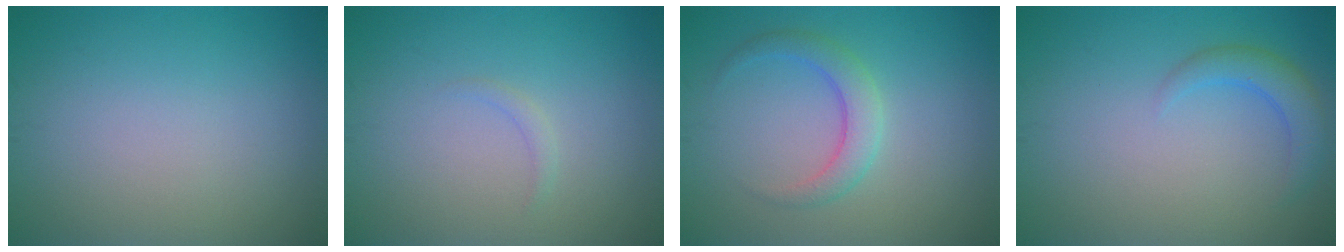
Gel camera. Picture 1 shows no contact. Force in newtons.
{"total": 0.7, "press": 0.7, "slide": 0.1}
{"total": 2.7, "press": 2.7, "slide": 0.2}
{"total": 2.6, "press": 2.5, "slide": 0.2}